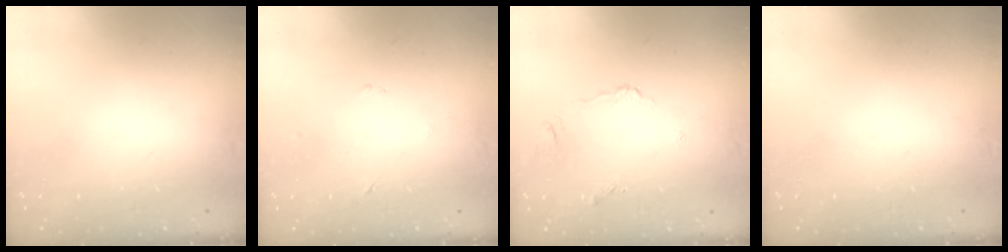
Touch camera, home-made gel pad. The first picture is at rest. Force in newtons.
{"total": 2.3, "press": 2.2, "slide": 0.3}
{"total": 5.4, "press": 5.4, "slide": 0.4}
{"total": 0.0}